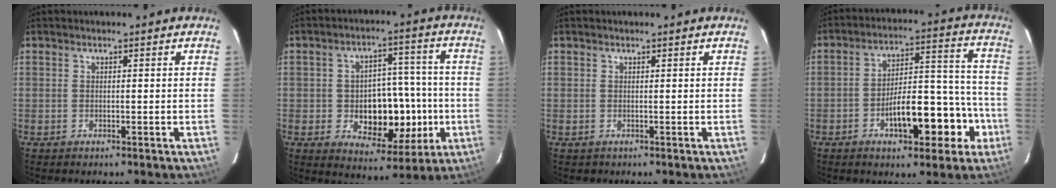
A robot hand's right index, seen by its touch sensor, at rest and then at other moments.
{"total": 12.5, "force": [-2.3, 7.1, 10.0], "torque": [-0.137, 0.024, -0.019]}
{"total": 0.5, "force": [0.1, 0.5, -0.1], "torque": [0.007, 0.005, -0.002]}
{"total": 13.5, "force": [-5.5, 5.1, 11.2], "torque": [-0.163, 0.042, -0.073]}